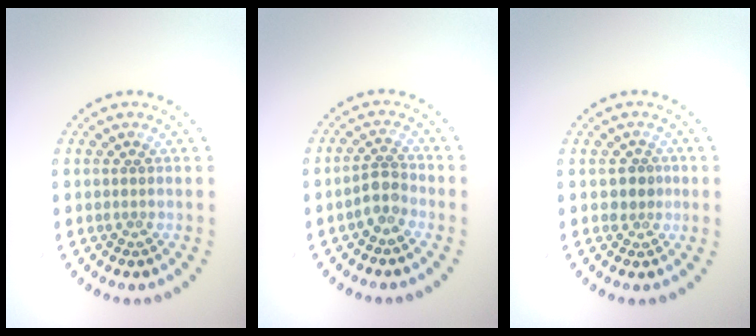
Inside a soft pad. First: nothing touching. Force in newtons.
{"total": 2.1, "press": 1.7, "slide": 1.2}
{"total": 1.6, "press": 1.4, "slide": 0.8}